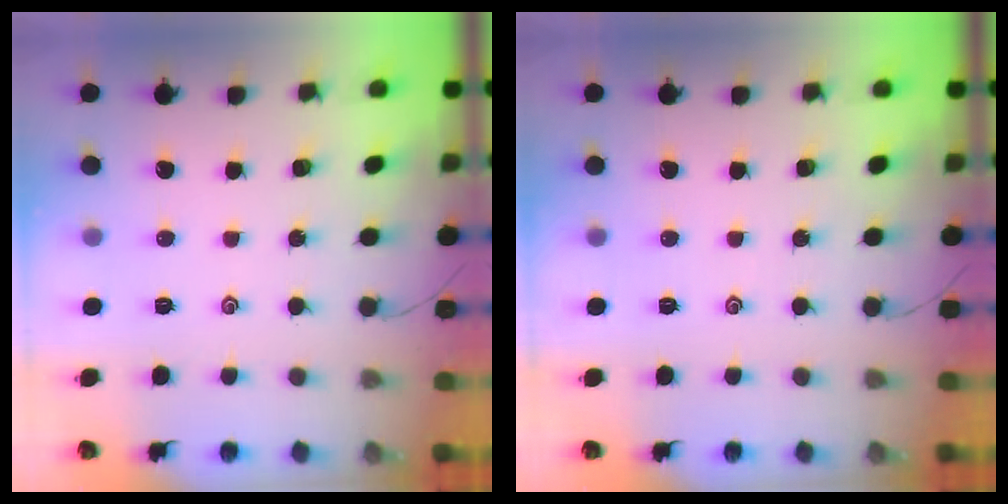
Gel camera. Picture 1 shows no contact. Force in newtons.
{"total": 0.0}